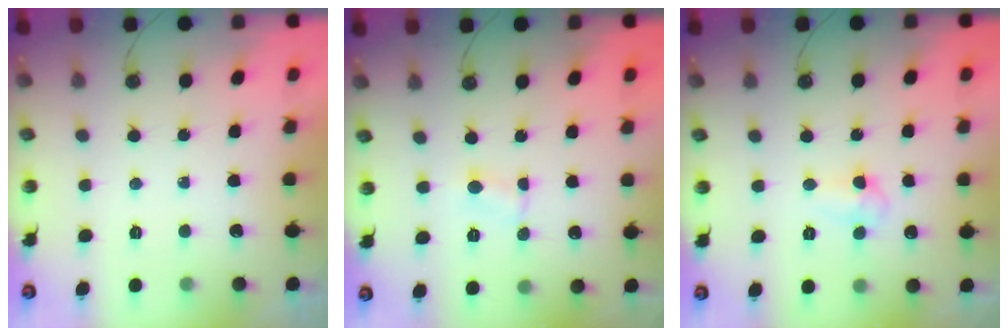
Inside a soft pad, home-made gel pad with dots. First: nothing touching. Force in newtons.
{"total": 1.6, "press": 1.5, "slide": 0.4}
{"total": 3.9, "press": 3.8, "slide": 0.8}